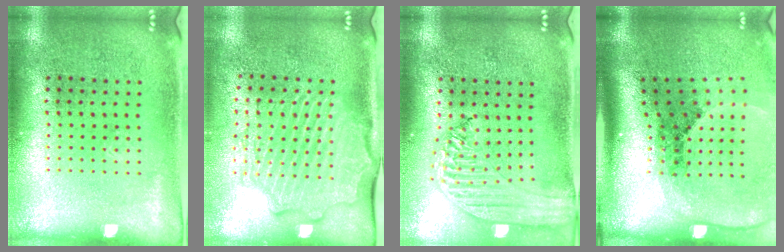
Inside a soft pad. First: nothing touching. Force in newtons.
{"total": 2.6, "press": 2.3, "slide": 1.2}
{"total": 1.8, "press": 1.7, "slide": 0.6}
{"total": 2.8, "press": 1.9, "slide": 2.0}